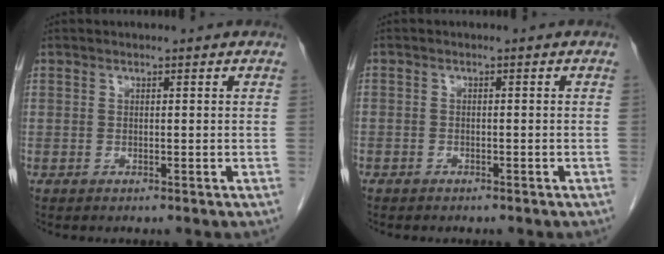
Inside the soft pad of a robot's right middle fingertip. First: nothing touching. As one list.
[{"total": 1.3, "force": [-1.0, 0.8, 0.2], "torque": [-0.009, 0.003, -0.017]}]